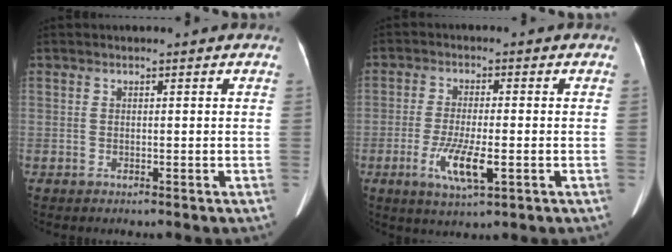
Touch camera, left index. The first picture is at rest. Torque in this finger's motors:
{"motor_torque": [0.24, -0.03, 0.15, 0.17]}